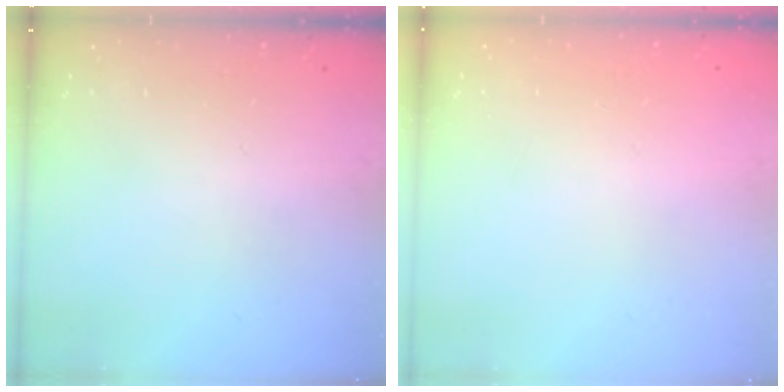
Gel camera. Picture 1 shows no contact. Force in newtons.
{"total": 0.0}